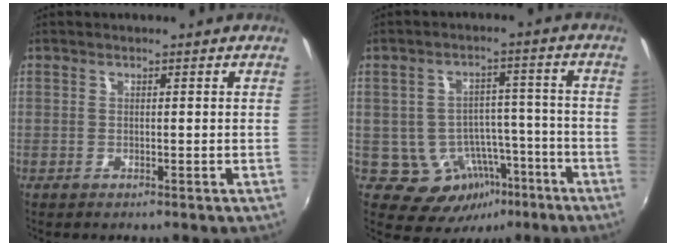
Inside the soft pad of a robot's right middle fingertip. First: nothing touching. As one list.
[{"total": 9.3, "force": [-4.5, 7.3, 3.6], "torque": [-0.062, 0.026, -0.041]}]